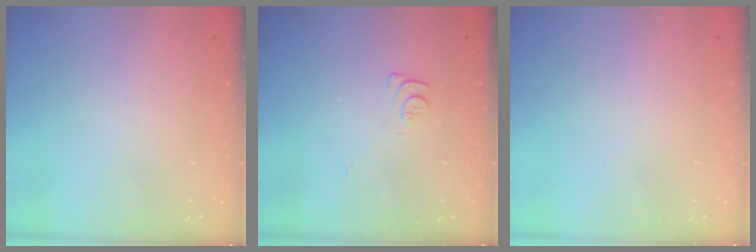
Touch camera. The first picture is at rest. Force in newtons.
{"total": 7.0, "press": 7.0, "slide": 0.6}
{"total": 1.6, "press": 1.6, "slide": 0.1}